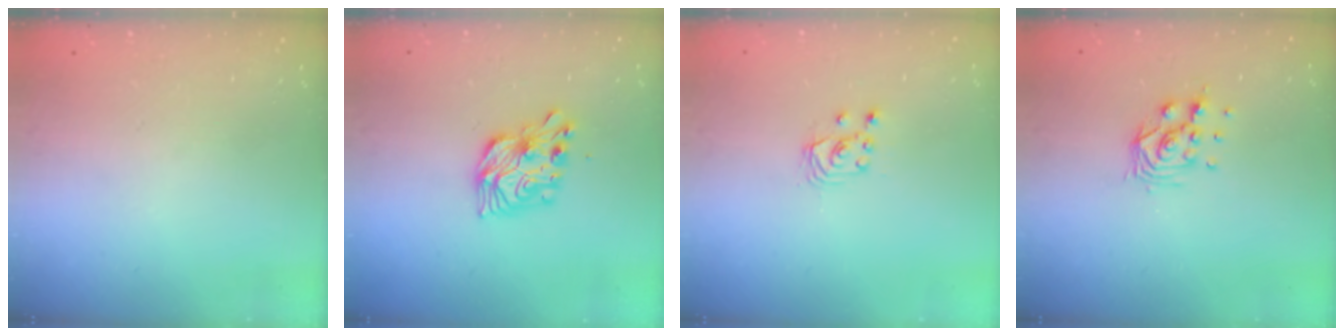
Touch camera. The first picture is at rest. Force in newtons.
{"total": 11.6, "press": 11.6, "slide": 0.3}
{"total": 2.5, "press": 2.5, "slide": 0.3}
{"total": 8.6, "press": 8.5, "slide": 0.9}